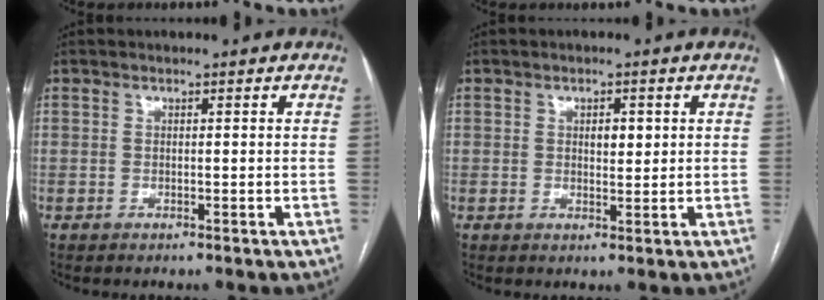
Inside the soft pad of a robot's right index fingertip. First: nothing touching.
{"total": 2.5, "force": [0.7, 1.4, 2.0], "torque": [-0.024, 0.001, 0.011]}